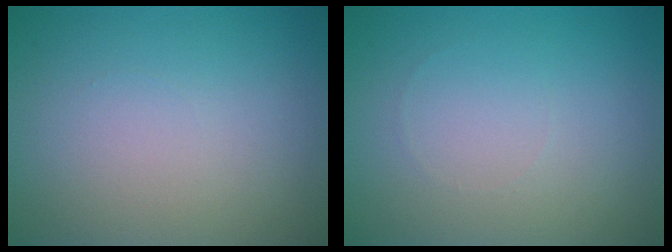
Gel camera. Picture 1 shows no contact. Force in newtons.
{"total": 0.0}